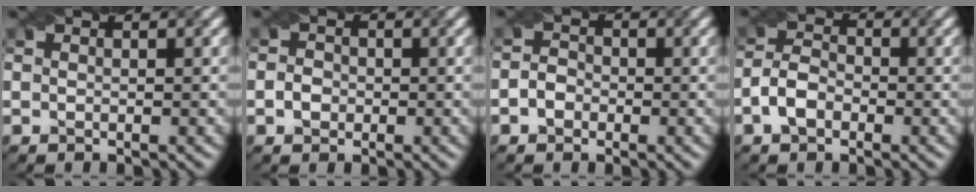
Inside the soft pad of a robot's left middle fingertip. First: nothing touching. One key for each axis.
{"total": 1.4, "fx": -0.6, "fy": 1.1, "fz": 0.5, "tx": -0.005, "ty": 0.003, "tz": -0.014}
{"total": 1.7, "fx": -0.9, "fy": 1.2, "fz": 0.7, "tx": -0.008, "ty": 0.004, "tz": -0.023}
{"total": 2.9, "fx": -1.5, "fy": 1.7, "fz": 1.8, "tx": -0.043, "ty": 0.007, "tz": -0.033}